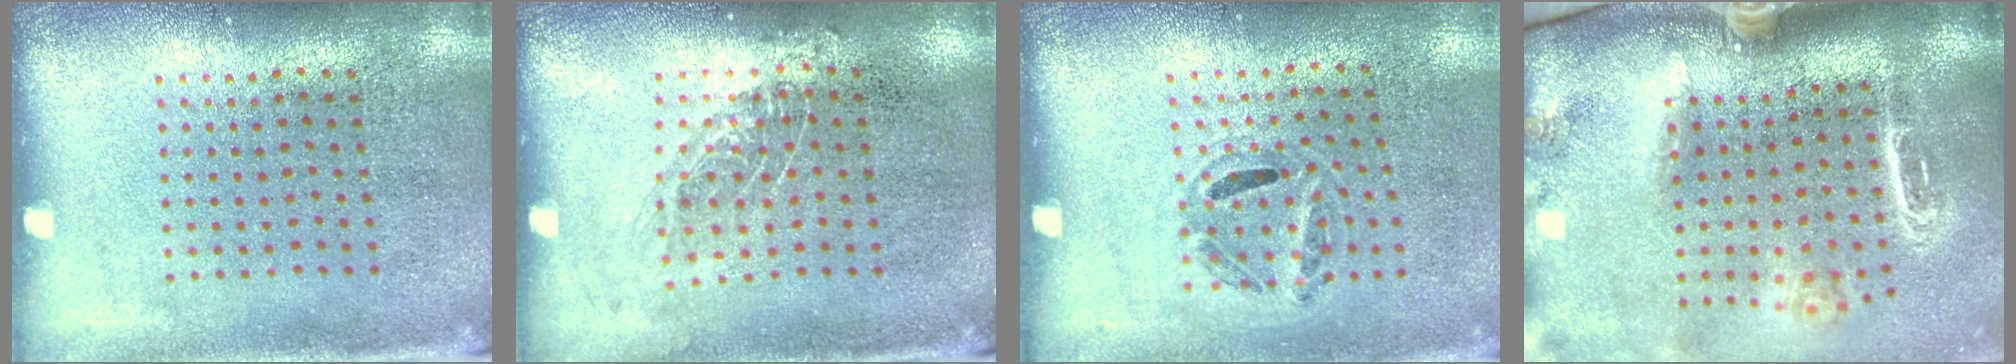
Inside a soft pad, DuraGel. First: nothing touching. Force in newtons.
{"total": 0.9, "press": 0.8, "slide": 0.4}
{"total": 1.2, "press": 0.8, "slide": 0.9}
{"total": 2.5, "press": 2.0, "slide": 1.6}